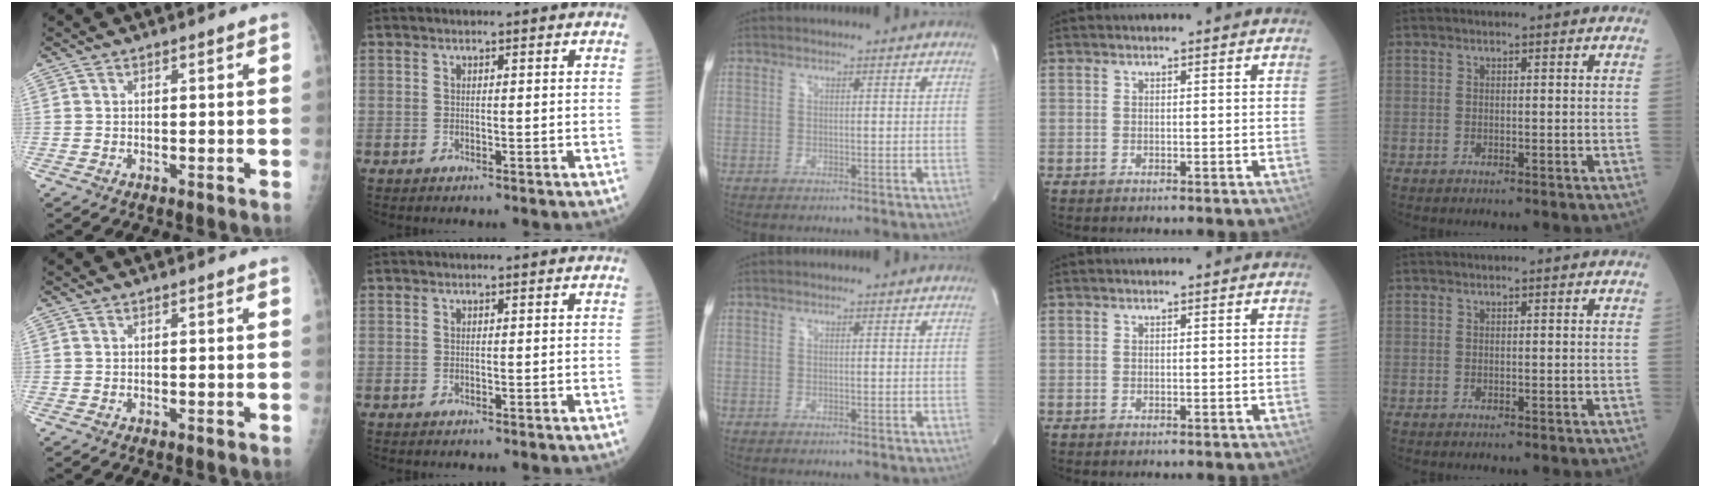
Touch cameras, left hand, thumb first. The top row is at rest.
{}